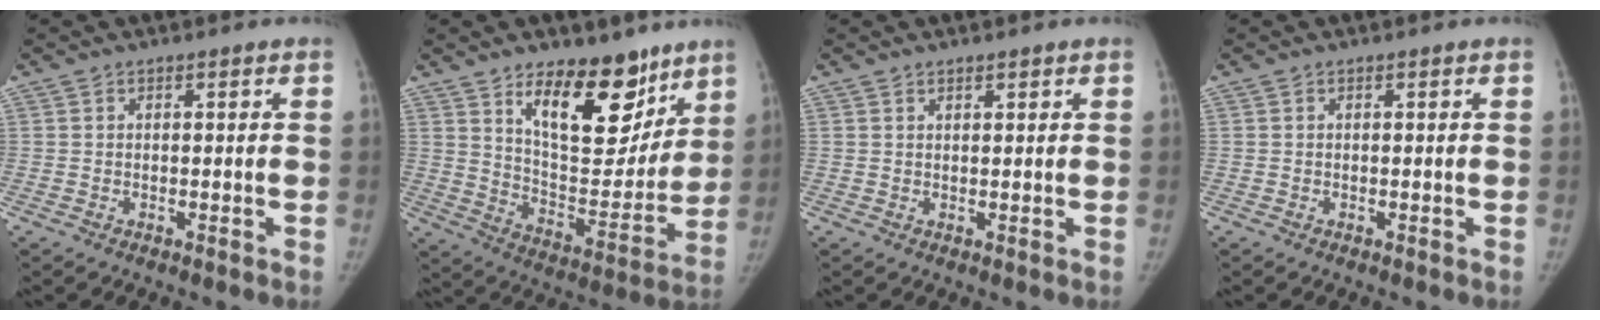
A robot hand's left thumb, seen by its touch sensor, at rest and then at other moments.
{"total": 18.8, "force": [11.7, 8.9, 11.7], "torque": [-0.115, -0.089, 0.193]}
{"total": 1.1, "force": [0.9, 0.3, 0.5], "torque": [-0.004, -0.005, 0.014]}
{"total": 0.0}